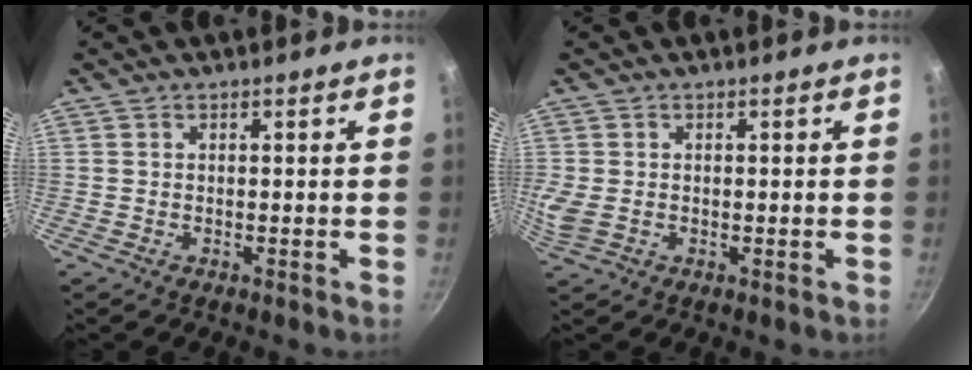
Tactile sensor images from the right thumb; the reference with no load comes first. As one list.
[{"total": 3.9, "force": [-0.1, 2.7, 2.7], "torque": [-0.061, -0.001, 0.001]}]